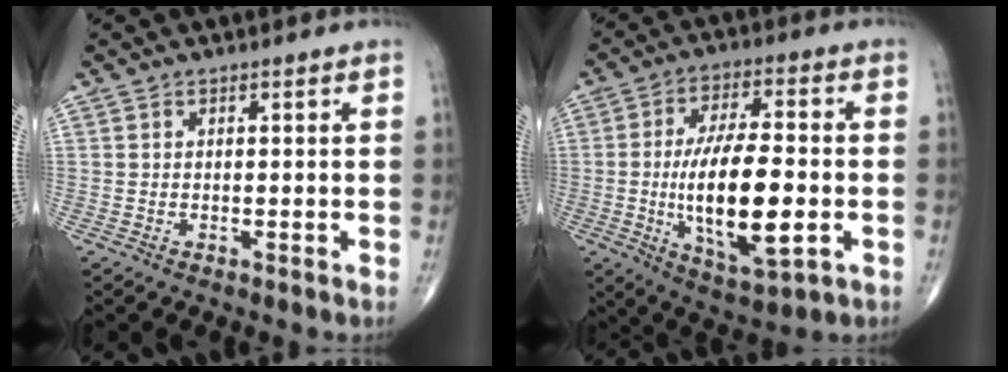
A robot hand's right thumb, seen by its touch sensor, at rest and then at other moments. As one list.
[{"total": 17.3, "force": [-3.0, 6.4, 15.8], "torque": [-0.271, 0.008, -0.044]}]